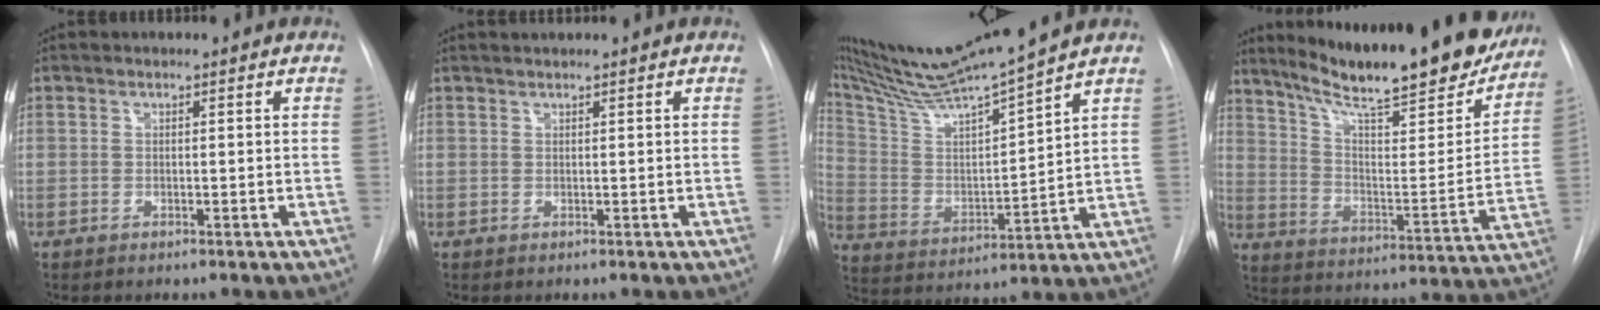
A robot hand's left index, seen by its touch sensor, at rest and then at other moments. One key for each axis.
{"total": 0.8, "fx": 0.7, "fy": -0.2, "fz": 0.3, "tx": -0.007, "ty": 0.008, "tz": 0.018}
{"total": 15.8, "fx": 14.0, "fy": -1.8, "fz": 7.2, "tx": -0.137, "ty": -0.005, "tz": 0.255}
{"total": 26.6, "fx": 22.2, "fy": 4.4, "fz": 14.0, "tx": -0.218, "ty": -0.045, "tz": 0.310}